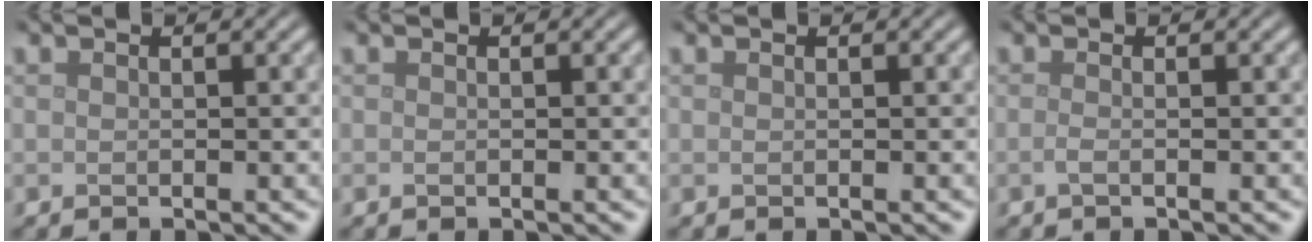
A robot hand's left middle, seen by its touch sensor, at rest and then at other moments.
{"total": 0.0}
{"total": 0.0}
{"total": 1.0, "force": [-0.3, 0.4, 0.9], "torque": [-0.013, -0.003, -0.009]}